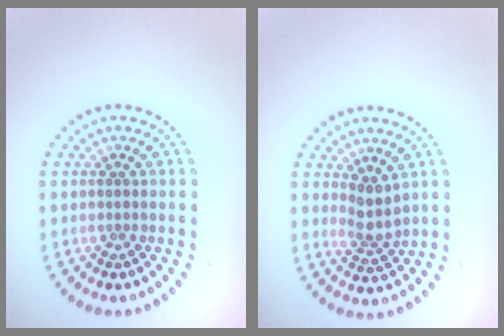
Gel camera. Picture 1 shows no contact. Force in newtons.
{"total": 2.4, "press": 1.9, "slide": 1.5}